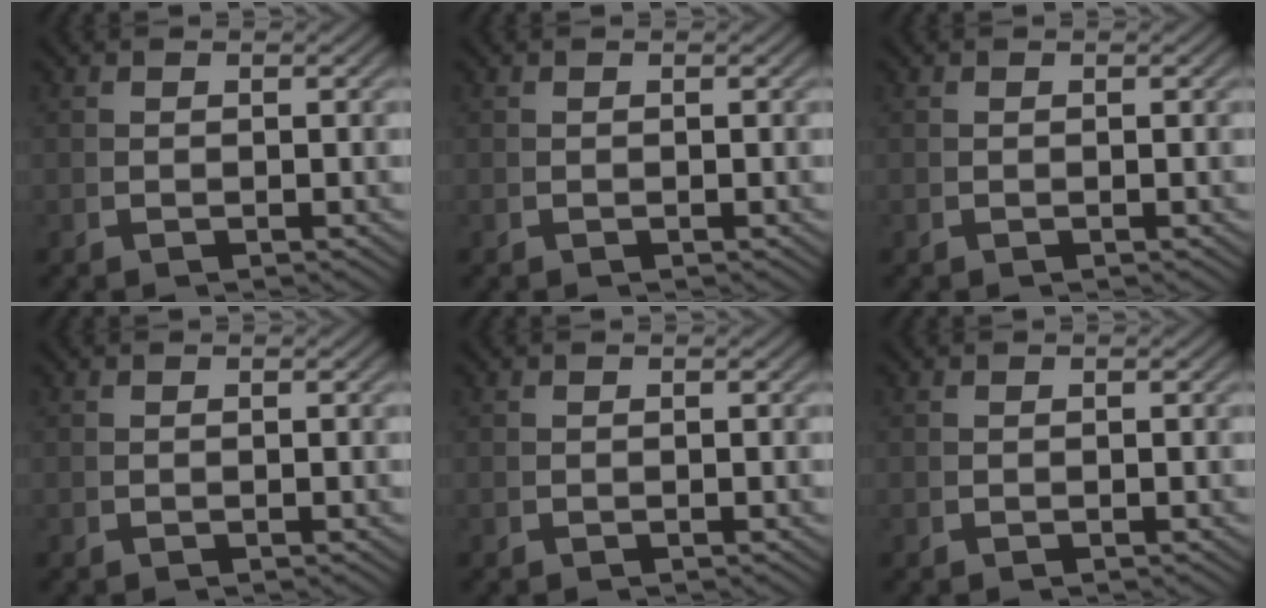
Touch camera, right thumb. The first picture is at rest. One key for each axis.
{"total": 0.0}
{"total": 0.0}
{"total": 0.0}
{"total": 0.0}
{"total": 0.0}